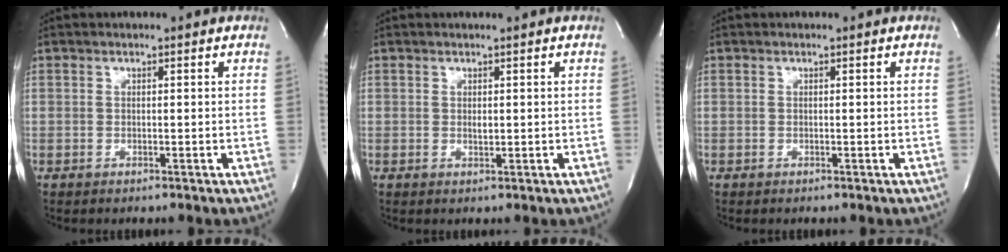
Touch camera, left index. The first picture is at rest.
{"total": 1.1, "force": [0.4, 0.4, 1.0], "torque": [-0.017, -0.001, 0.008]}
{"total": 0.0}